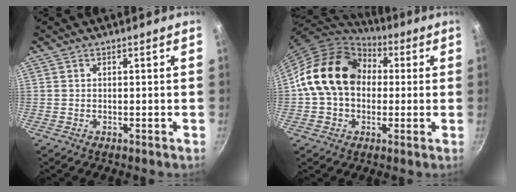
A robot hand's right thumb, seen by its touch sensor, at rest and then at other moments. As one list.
[{"total": 17.6, "force": [2.0, 13.5, 11.1], "torque": [-0.162, 0.037, 0.022]}]